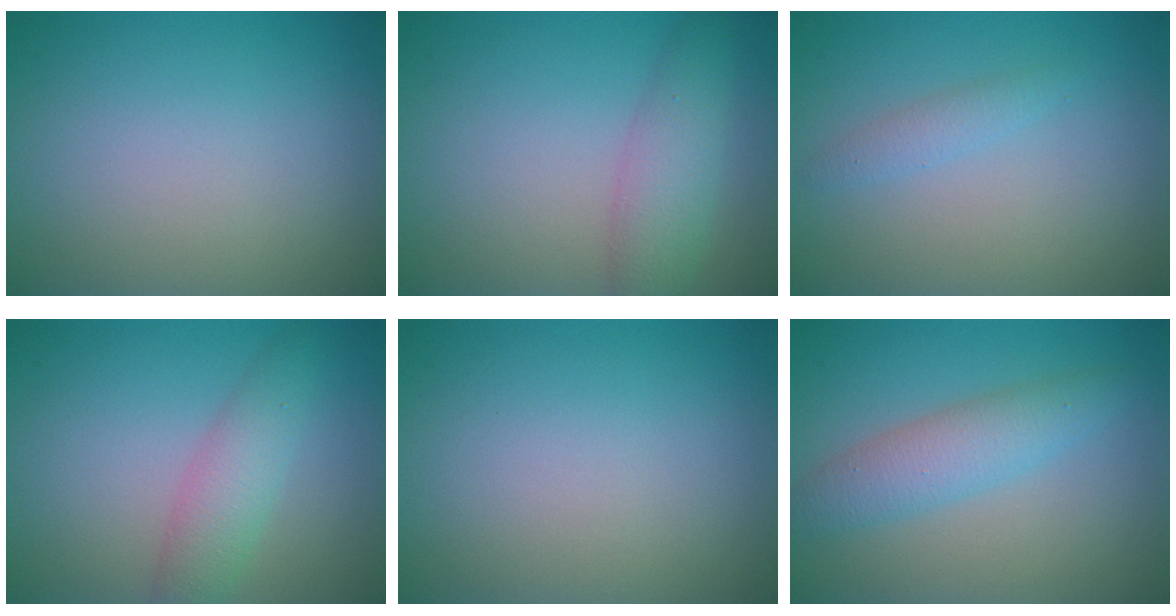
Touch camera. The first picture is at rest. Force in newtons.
{"total": 3.8, "press": 3.8, "slide": 0.1}
{"total": 1.3, "press": 1.3, "slide": 0.1}
{"total": 3.2, "press": 3.2, "slide": 0.0}
{"total": 0.0}
{"total": 3.6, "press": 3.6, "slide": 0.0}